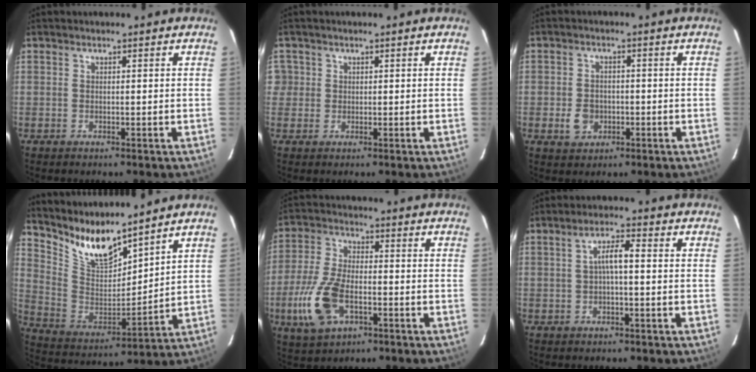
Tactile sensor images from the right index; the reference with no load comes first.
{"total": 2.3, "force": [0.0, 2.3, -0.1], "torque": [0.012, 0.017, 0.003]}
{"total": 4.5, "force": [-1.5, 3.7, 2.0], "torque": [-0.046, 0.006, -0.019]}
{"total": 12.1, "force": [10.6, 2.4, 5.3], "torque": [-0.114, -0.018, 0.214]}
{"total": 12.6, "force": [-4.7, 6.7, 9.6], "torque": [-0.222, -0.007, -0.085]}
{"total": 3.6, "force": [-0.2, 0.7, 3.6], "torque": [-0.067, 0.011, -0.001]}